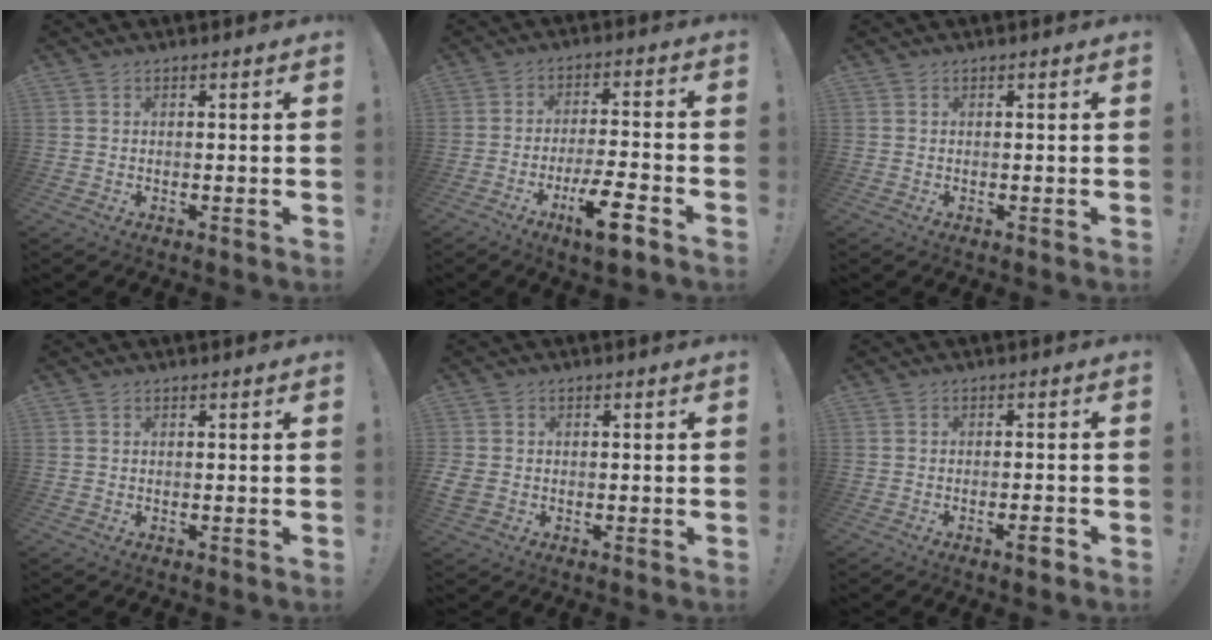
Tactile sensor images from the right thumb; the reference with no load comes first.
{"total": 11.0, "force": [-6.2, 2.2, 8.8], "torque": [-0.134, 0.026, -0.104]}
{"total": 0.0}
{"total": 0.0}
{"total": 3.2, "force": [-0.6, 2.7, 1.5], "torque": [-0.036, 0.001, -0.010]}
{"total": 3.0, "force": [-1.8, 0.3, 2.4], "torque": [-0.033, 0.003, -0.029]}